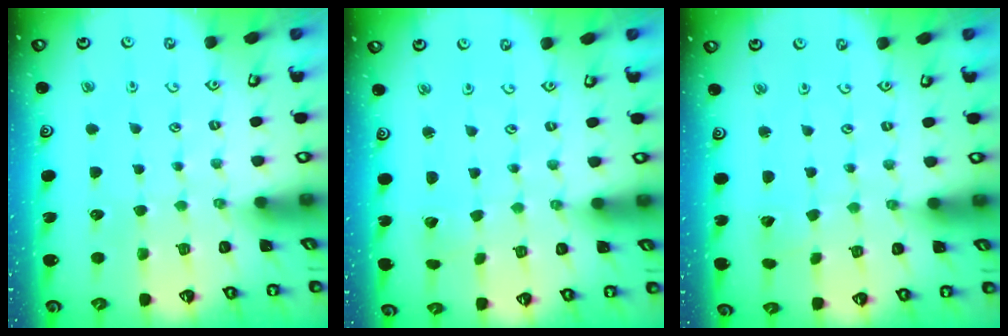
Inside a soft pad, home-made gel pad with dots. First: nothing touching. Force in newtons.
{"total": 1.0, "press": 1.0, "slide": 0.1}
{"total": 1.4, "press": 1.4, "slide": 0.1}